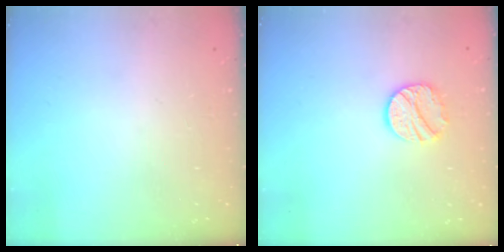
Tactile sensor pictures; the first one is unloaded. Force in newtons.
{"total": 10.2, "press": 10.1, "slide": 0.8}